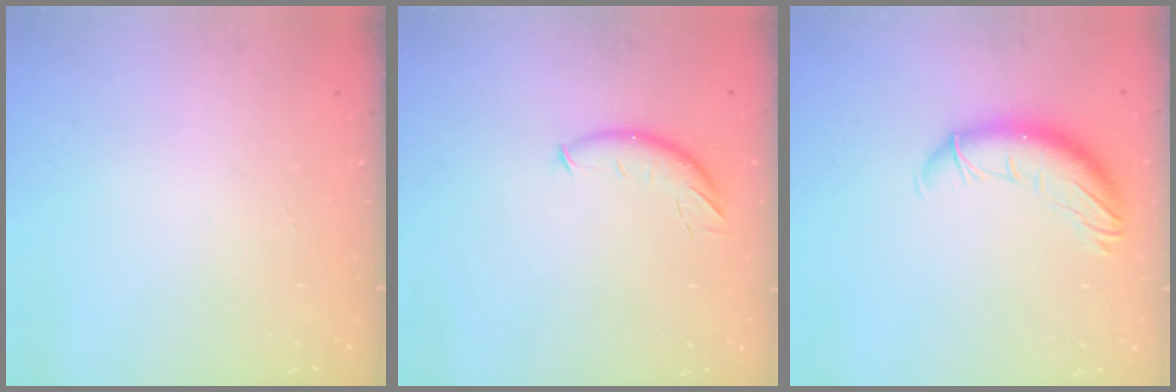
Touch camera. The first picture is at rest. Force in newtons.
{"total": 7.5, "press": 7.5, "slide": 0.6}
{"total": 11.2, "press": 11.1, "slide": 1.7}